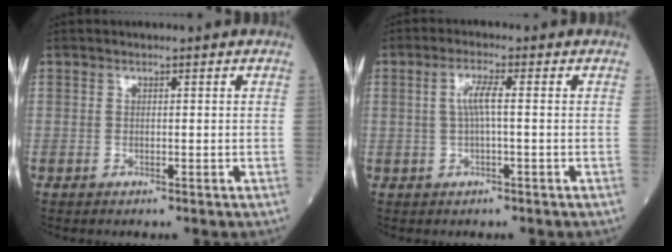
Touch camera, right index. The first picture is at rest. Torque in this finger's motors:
{"motor_torque": [0.10, -0.06, 0.10, 0.06]}